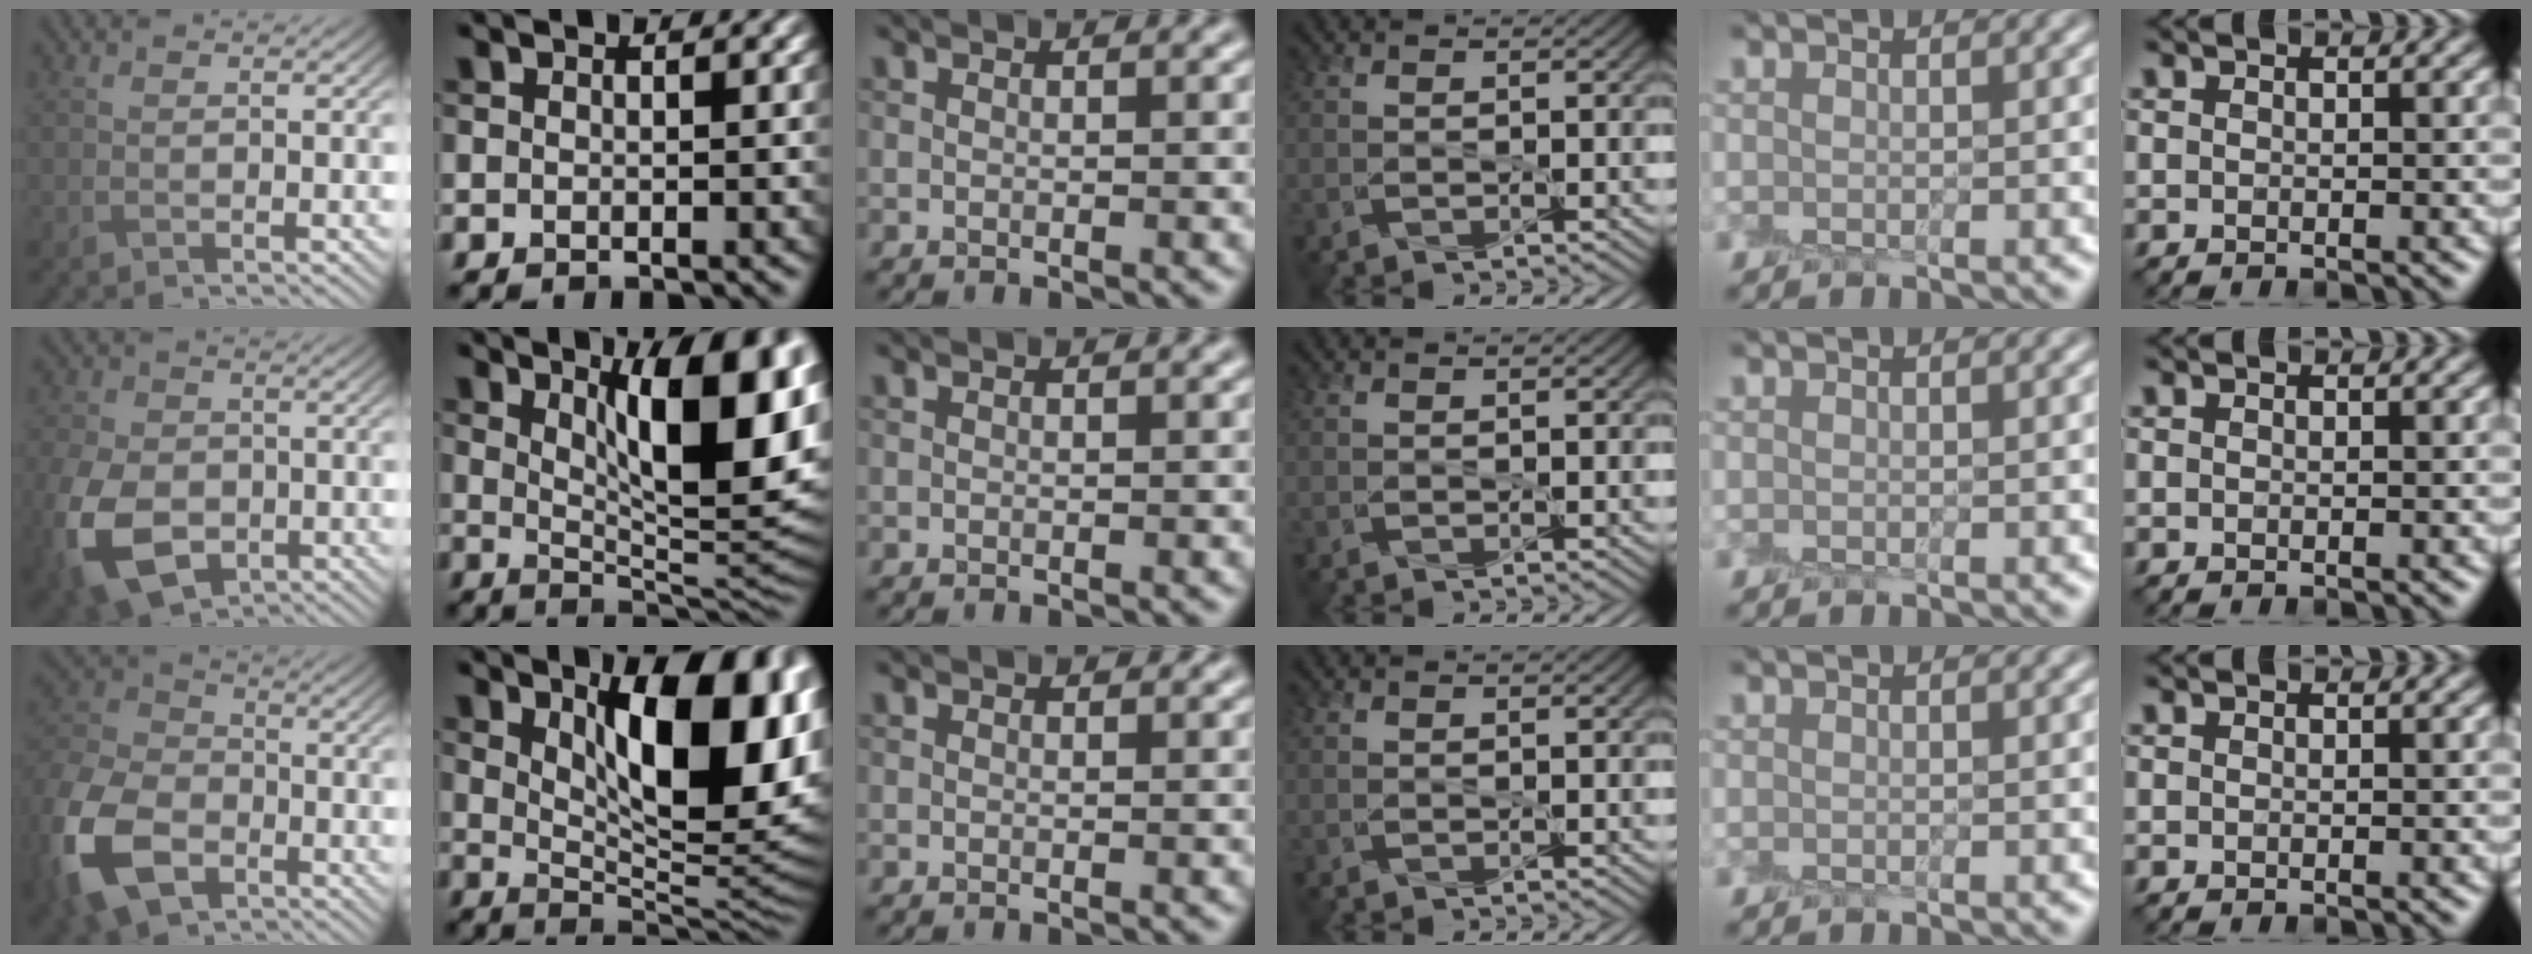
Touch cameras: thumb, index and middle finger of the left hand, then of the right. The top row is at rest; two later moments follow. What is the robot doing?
{"motion": "peel", "object": "postage stamp"}